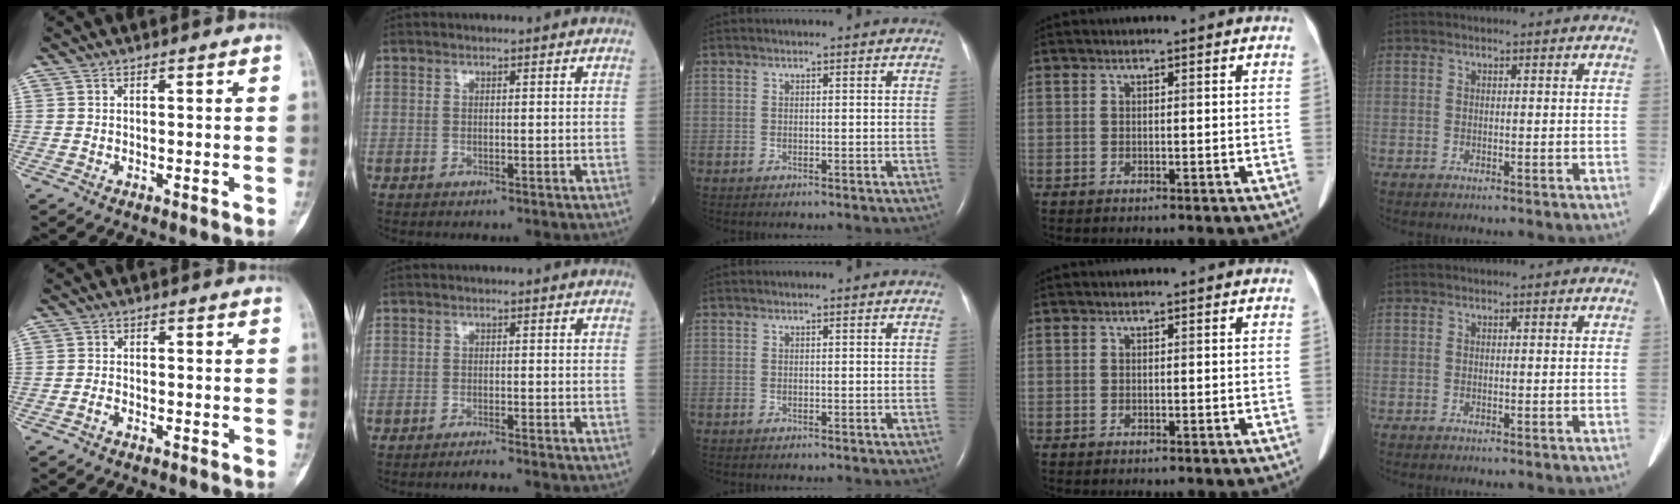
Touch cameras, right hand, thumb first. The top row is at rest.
{"thumb": {"total": 1.4, "force": [-1.0, 0.6, 0.7], "torque": [-0.016, 0.008, -0.022]}, "index": {"total": 2.2, "force": [-2.1, -0.5, 0.5], "torque": [-0.011, -0.005, -0.036]}}